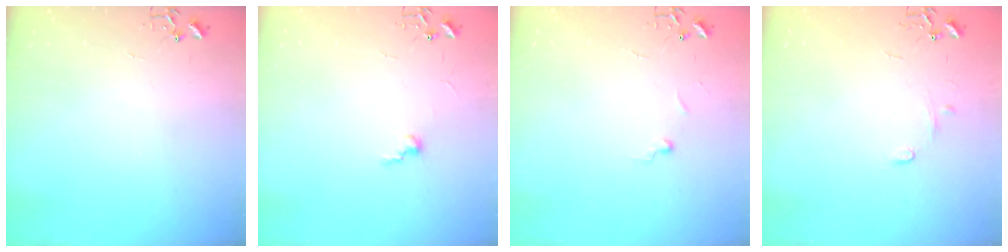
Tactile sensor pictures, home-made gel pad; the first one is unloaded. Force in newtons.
{"total": 6.2, "press": 6.2, "slide": 0.8}
{"total": 5.0, "press": 5.0, "slide": 0.7}
{"total": 7.0, "press": 7.0, "slide": 0.8}